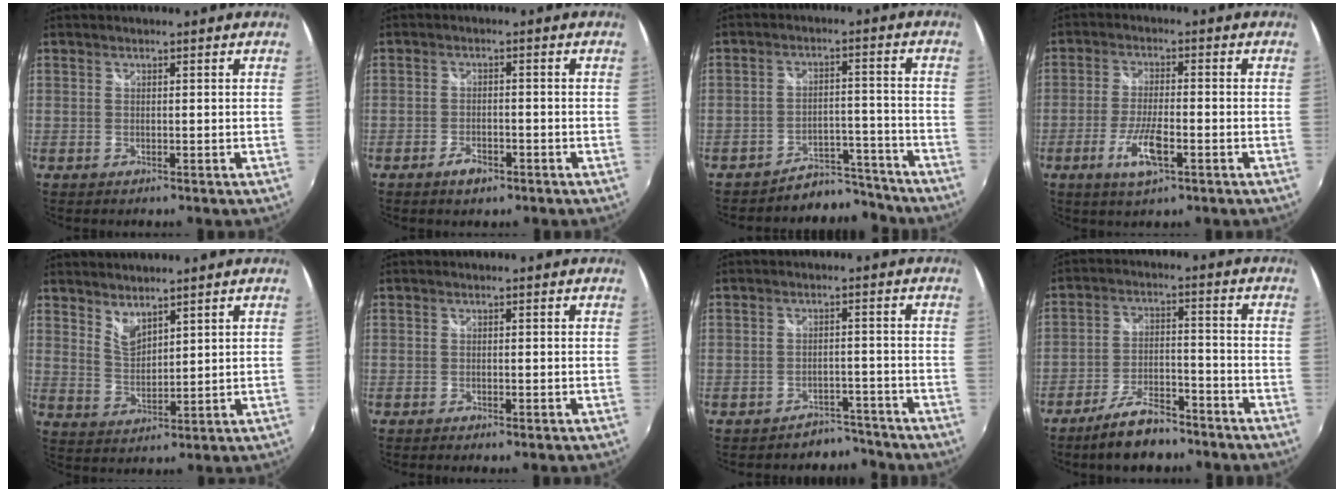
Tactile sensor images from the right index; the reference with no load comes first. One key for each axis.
{"total": 3.4, "fx": -2.3, "fy": 1.6, "fz": 1.9, "tx": -0.045, "ty": -0.002, "tz": -0.042}
{"total": 8.5, "fx": -8.0, "fy": 2.7, "fz": -0.2, "tx": 0.000, "ty": 0.033, "tz": -0.116}
{"total": 7.3, "fx": -3.3, "fy": 1.8, "fz": 6.2, "tx": -0.133, "ty": -0.009, "tz": -0.063}
{"total": 4.6, "fx": 4.0, "fy": 1.4, "fz": 1.9, "tx": -0.028, "ty": -0.006, "tz": 0.073}
{"total": 0.7, "fx": -0.6, "fy": 0.1, "fz": 0.4, "tx": -0.011, "ty": -0.004, "tz": -0.012}
{"total": 4.9, "fx": -4.4, "fy": 2.2, "fz": -0.7, "tx": 0.015, "ty": 0.023, "tz": -0.058}
{"total": 9.9, "fx": -7.9, "fy": 3.4, "fz": 4.9, "tx": -0.107, "ty": 0.006, "tz": -0.128}